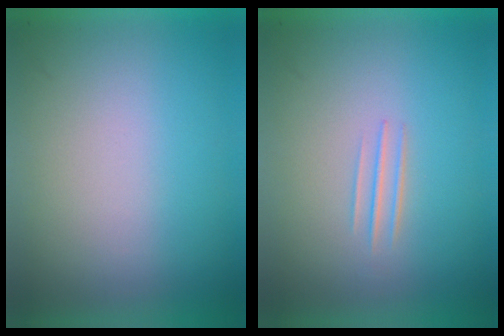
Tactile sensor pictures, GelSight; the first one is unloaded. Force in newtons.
{"total": 1.0}